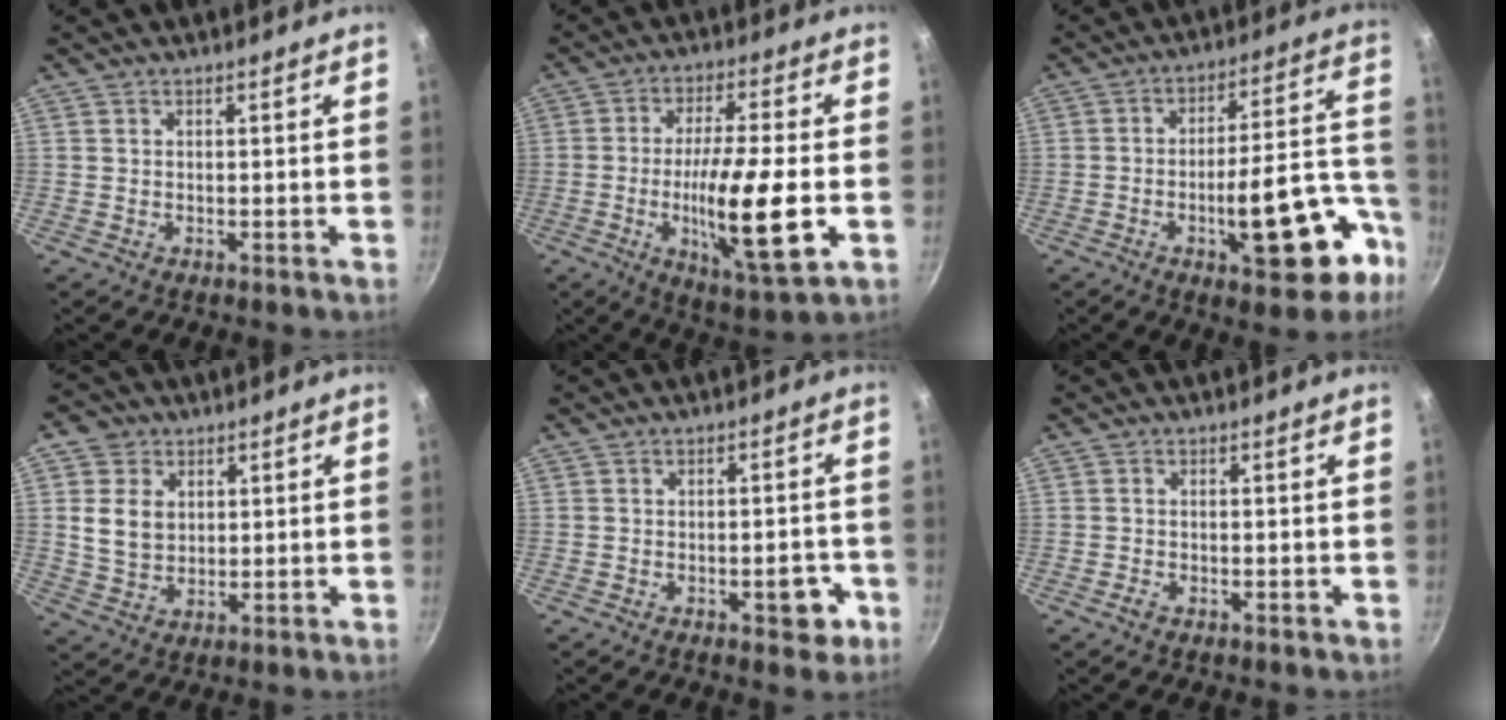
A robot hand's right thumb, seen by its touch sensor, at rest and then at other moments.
{"total": 16.7, "force": [-3.3, 3.5, 16.0], "torque": [-0.280, 0.001, -0.059]}
{"total": 18.2, "force": [-7.3, 6.8, 15.2], "torque": [-0.179, 0.056, -0.097]}
{"total": 7.9, "force": [1.8, 6.3, 4.4], "torque": [-0.056, -0.006, 0.034]}
{"total": 5.2, "force": [-2.2, 2.5, 4.0], "torque": [-0.030, 0.019, -0.024]}
{"total": 1.1, "force": [-0.6, 0.6, 0.7], "torque": [-0.019, 0.002, -0.014]}